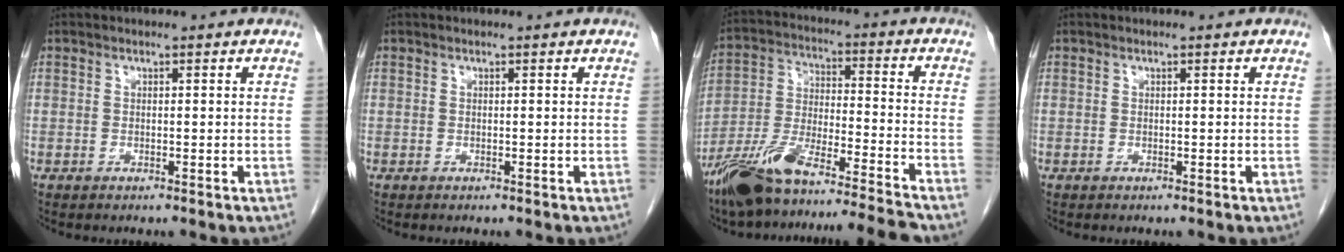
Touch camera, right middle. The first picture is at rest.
{"total": 0.0}
{"total": 17.7, "force": [-15.1, -0.7, 9.2], "torque": [-0.190, -0.008, -0.271]}
{"total": 0.0}